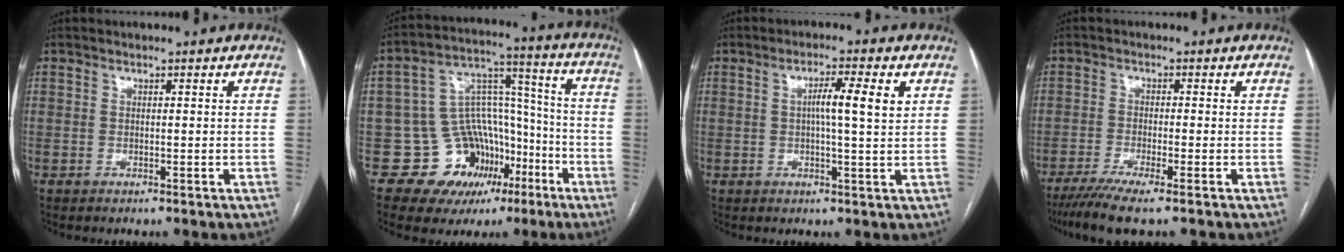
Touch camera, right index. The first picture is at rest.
{"total": 14.5, "force": [-6.9, 11.7, 5.2], "torque": [-0.067, 0.084, -0.094]}
{"total": 5.6, "force": [1.3, 0.1, 5.4], "torque": [-0.090, 0.006, 0.019]}
{"total": 6.2, "force": [-4.6, -0.4, 4.1], "torque": [-0.064, -0.013, -0.079]}